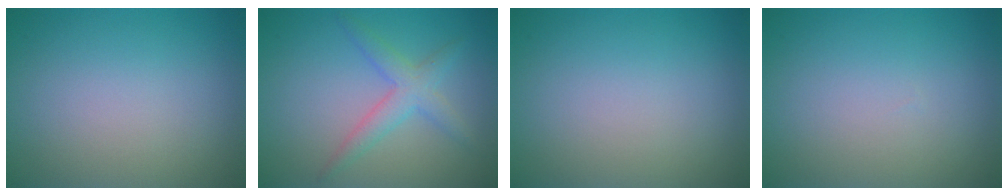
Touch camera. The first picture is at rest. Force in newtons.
{"total": 2.9, "press": 2.9, "slide": 0.1}
{"total": 0.0}
{"total": 0.0}